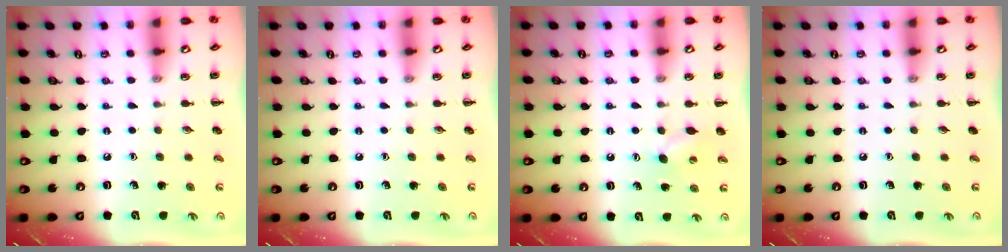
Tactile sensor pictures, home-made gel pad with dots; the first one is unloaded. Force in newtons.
{"total": 0.0}
{"total": 4.9, "press": 4.8, "slide": 0.9}
{"total": 0.0}